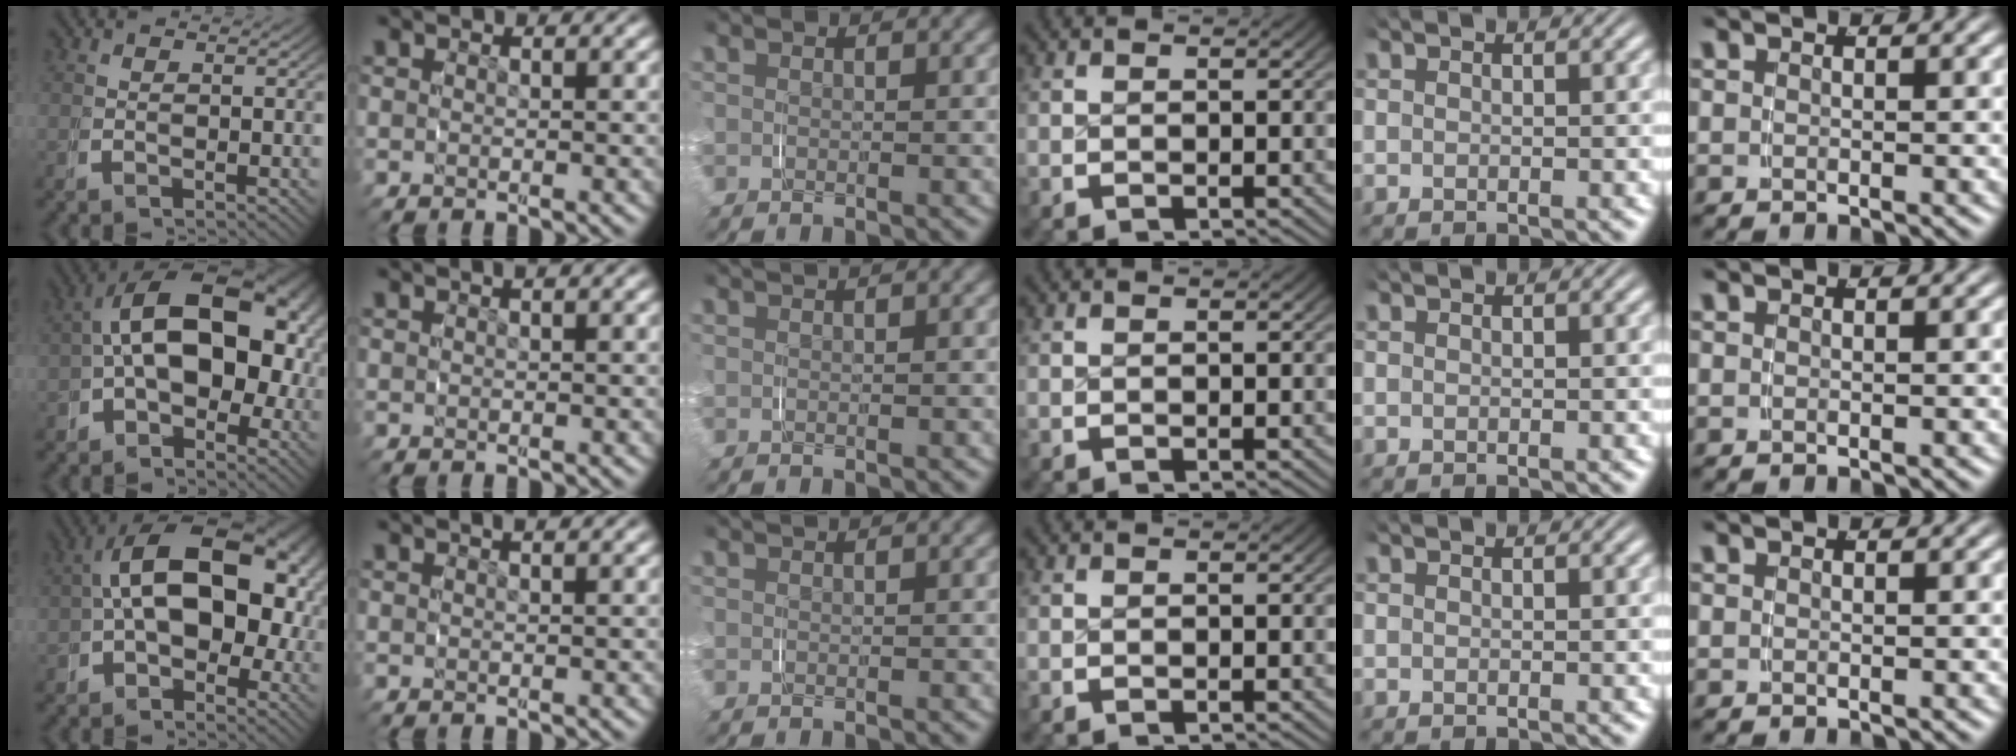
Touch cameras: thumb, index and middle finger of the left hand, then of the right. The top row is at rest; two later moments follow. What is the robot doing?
{"motion": "grasp_and_lifting", "object": "paper plate"}